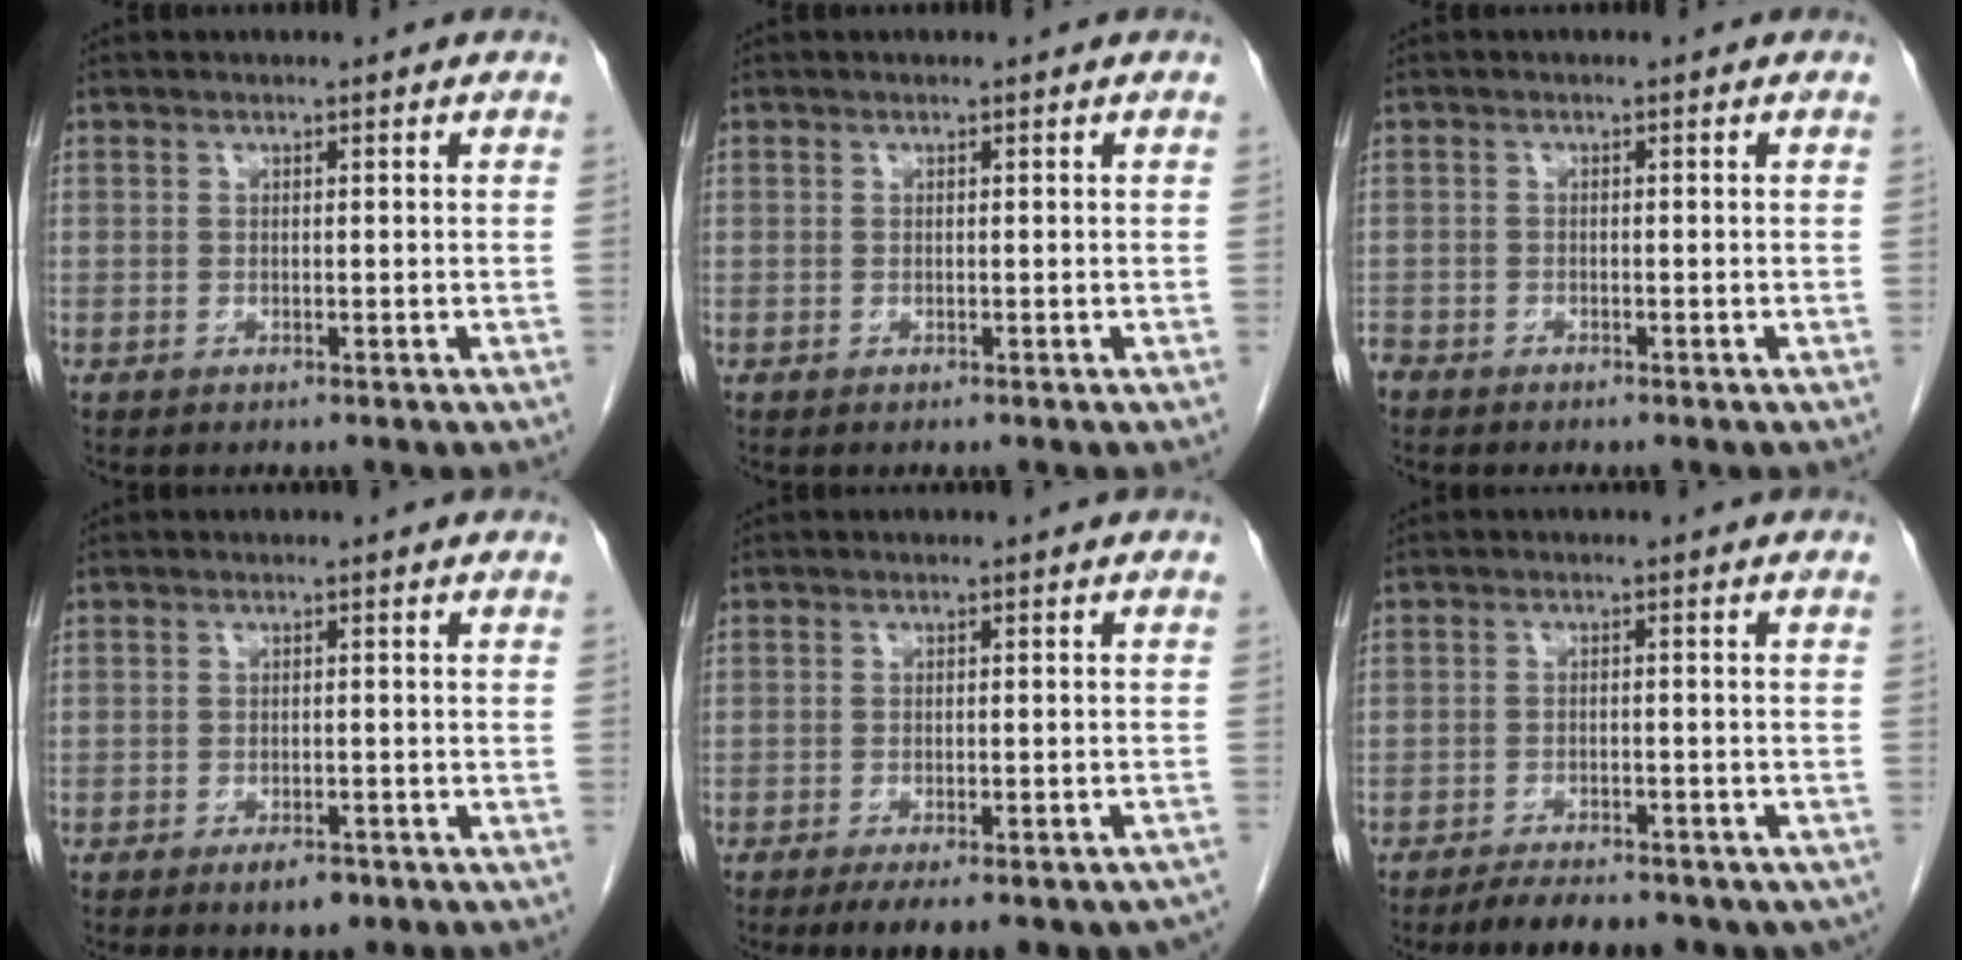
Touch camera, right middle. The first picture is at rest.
{"total": 0.0}
{"total": 2.4, "force": [-2.1, 1.1, 0.3], "torque": [-0.014, -0.002, -0.041]}
{"total": 3.0, "force": [-1.9, 1.3, 2.0], "torque": [-0.030, -0.001, -0.022]}
{"total": 12.2, "force": [-10.0, 3.2, 6.3], "torque": [-0.059, 0.004, -0.117]}
{"total": 11.1, "force": [-9.0, 4.0, 5.1], "torque": [-0.066, 0.006, -0.112]}